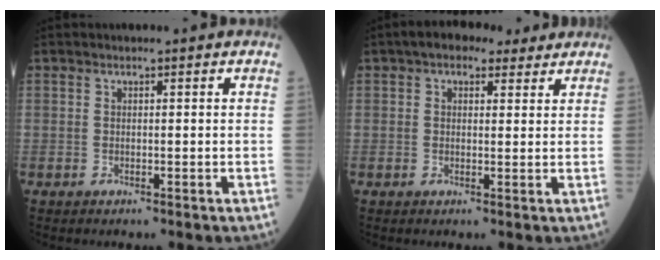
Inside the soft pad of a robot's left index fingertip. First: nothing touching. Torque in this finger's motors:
{"motor_torque": [0.31, -0.23, -0.03, 0.04]}